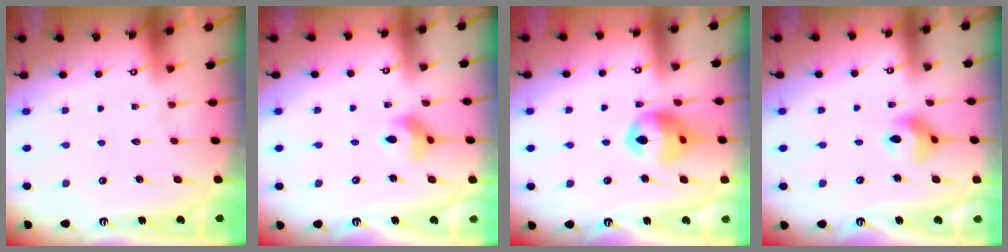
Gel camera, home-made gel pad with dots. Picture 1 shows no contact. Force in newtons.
{"total": 8.2, "press": 8.1, "slide": 0.8}
{"total": 12.8, "press": 12.7, "slide": 2.0}
{"total": 8.5, "press": 8.4, "slide": 0.8}